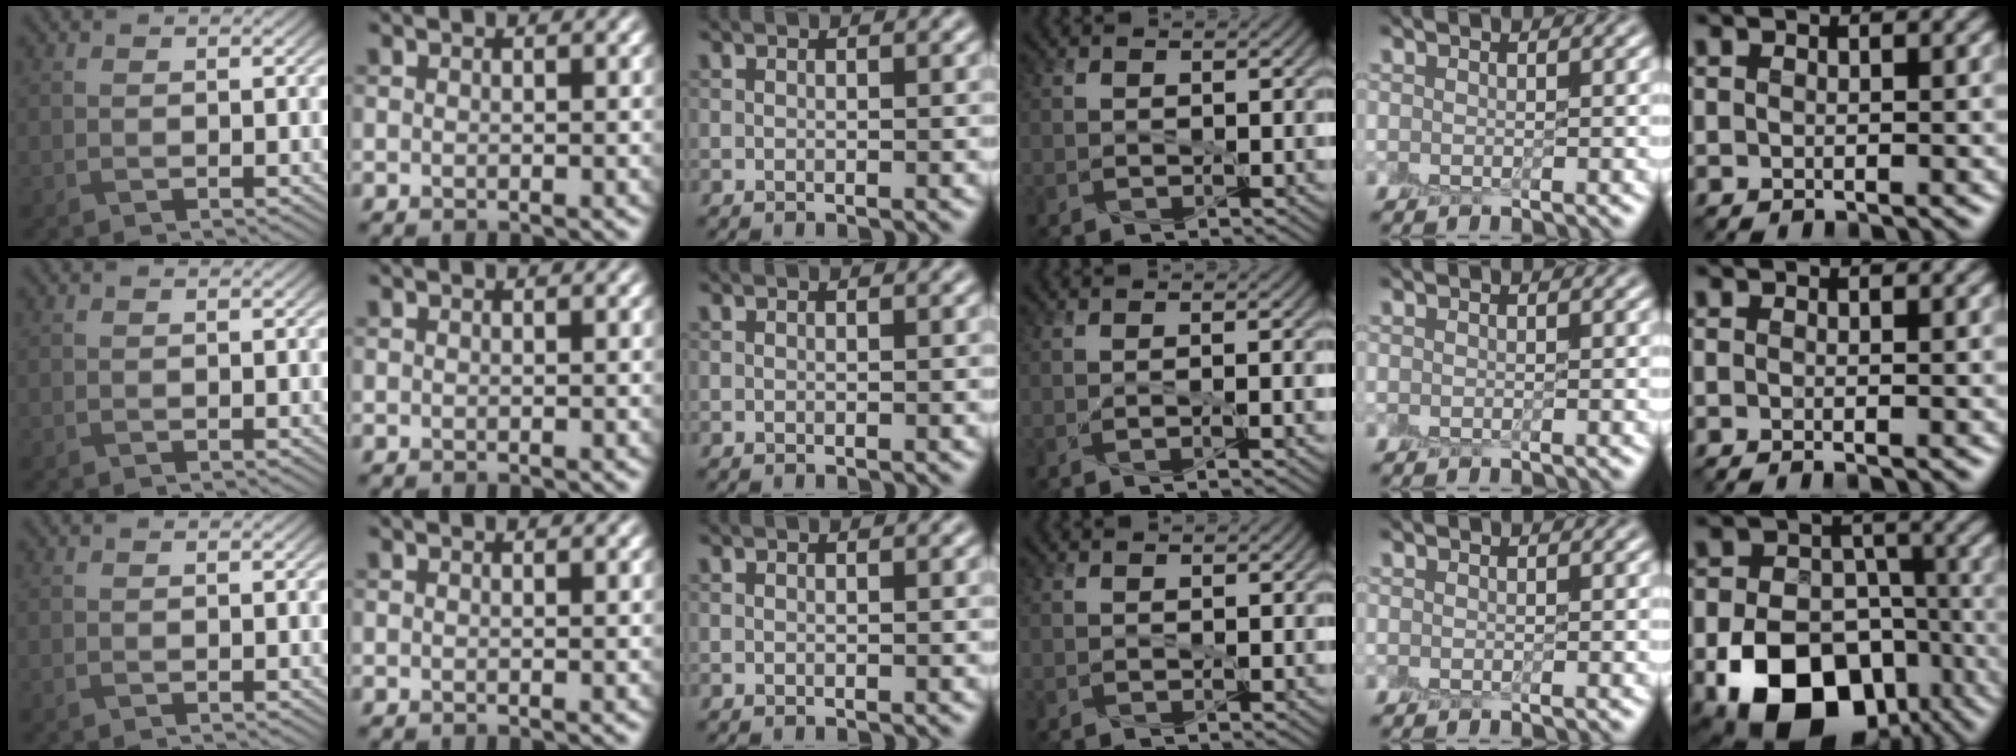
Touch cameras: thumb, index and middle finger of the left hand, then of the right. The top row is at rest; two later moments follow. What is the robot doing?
{"motion": "peel", "object": "lint roller sheet"}